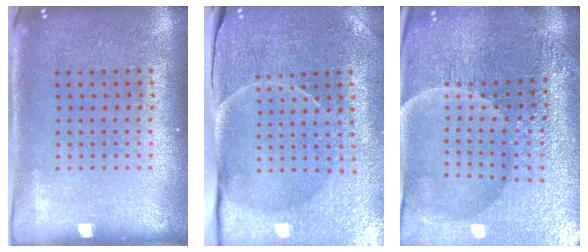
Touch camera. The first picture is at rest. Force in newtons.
{"total": 3.6, "press": 3.6, "slide": 0.6}
{"total": 4.6, "press": 4.5, "slide": 1.1}